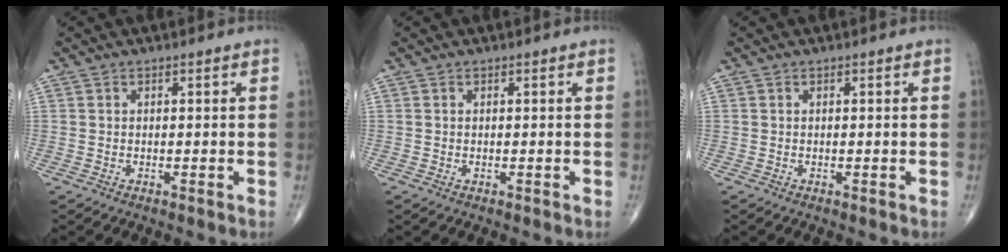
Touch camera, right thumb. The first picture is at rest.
{"total": 0.0}
{"total": 0.0}